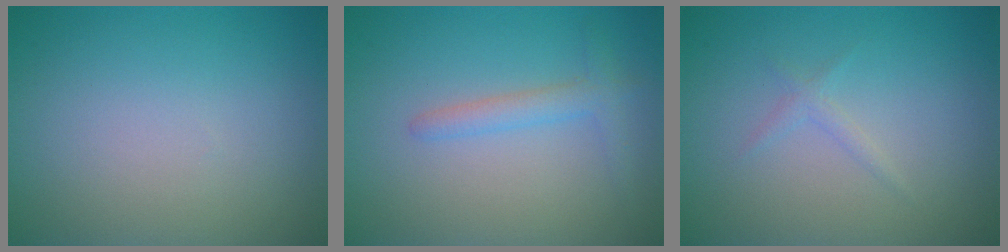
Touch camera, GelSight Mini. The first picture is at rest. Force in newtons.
{"total": 2.0, "press": 1.9, "slide": 0.2}
{"total": 0.9, "press": 0.9, "slide": 0.0}